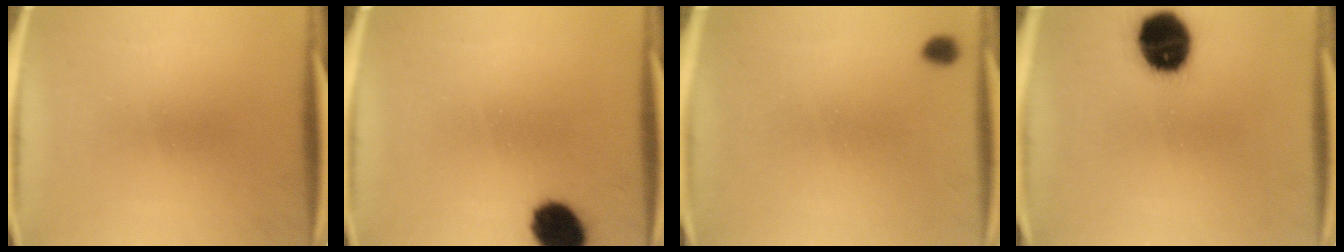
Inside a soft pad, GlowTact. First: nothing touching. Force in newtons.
{"total": 9.8}
{"total": 2.9}
{"total": 14.8}